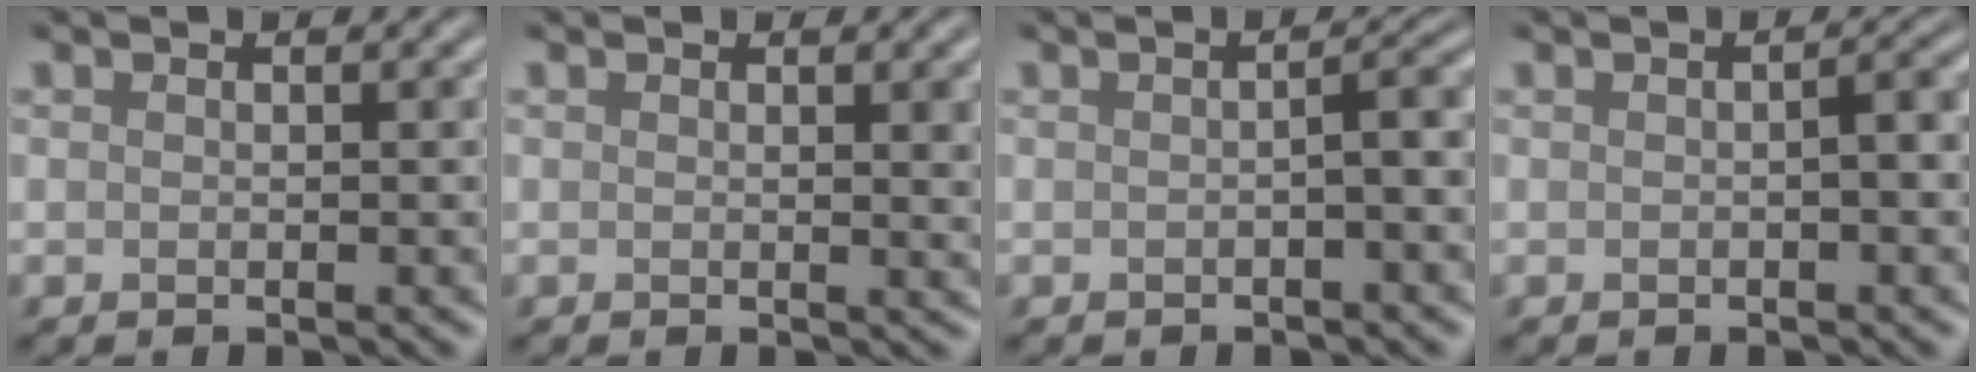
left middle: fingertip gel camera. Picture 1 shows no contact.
{"total": 2.5, "force": [0.5, 0.7, 2.3], "torque": [-0.019, 0.001, 0.004]}
{"total": 2.6, "force": [-0.3, 0.5, 2.6], "torque": [-0.035, 0.011, -0.008]}
{"total": 2.4, "force": [-0.1, 0.4, 2.4], "torque": [-0.036, 0.006, -0.001]}